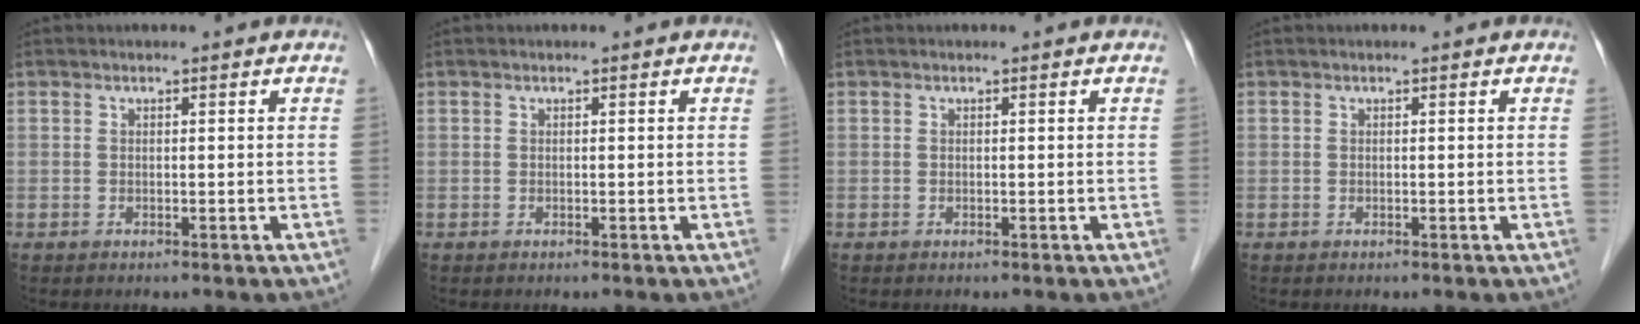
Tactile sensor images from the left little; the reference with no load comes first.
{"total": 0.0}
{"total": 0.0}
{"total": 0.0}